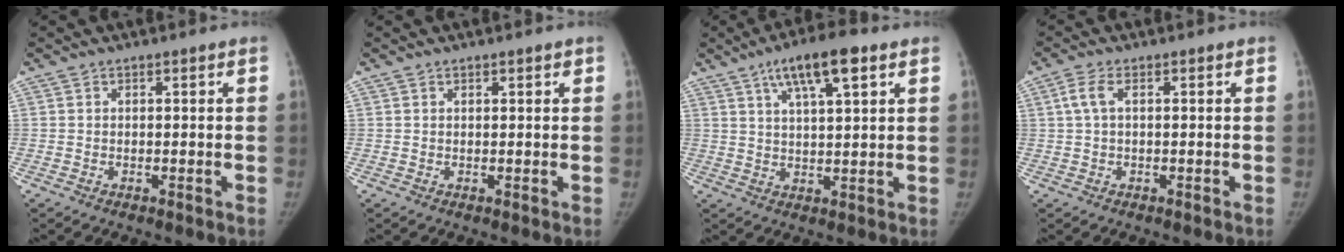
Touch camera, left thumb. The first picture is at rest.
{"total": 0.7, "force": [0.6, 0.3, 0.4], "torque": [-0.002, -0.002, 0.006]}
{"total": 9.9, "force": [5.3, 2.4, 7.9], "torque": [-0.128, -0.010, 0.089]}
{"total": 2.8, "force": [0.5, 1.2, 2.4], "torque": [-0.068, 0.011, 0.012]}